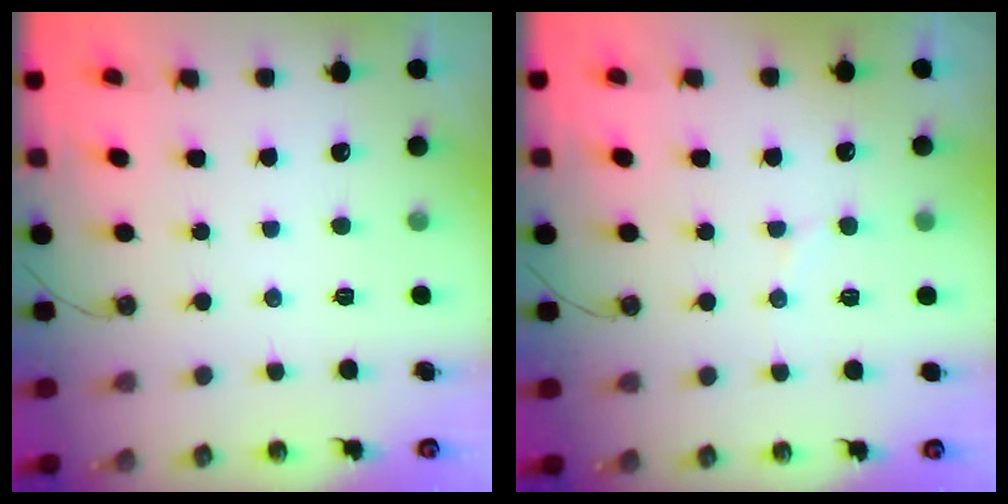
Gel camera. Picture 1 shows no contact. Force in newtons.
{"total": 6.3, "press": 6.2, "slide": 1.4}